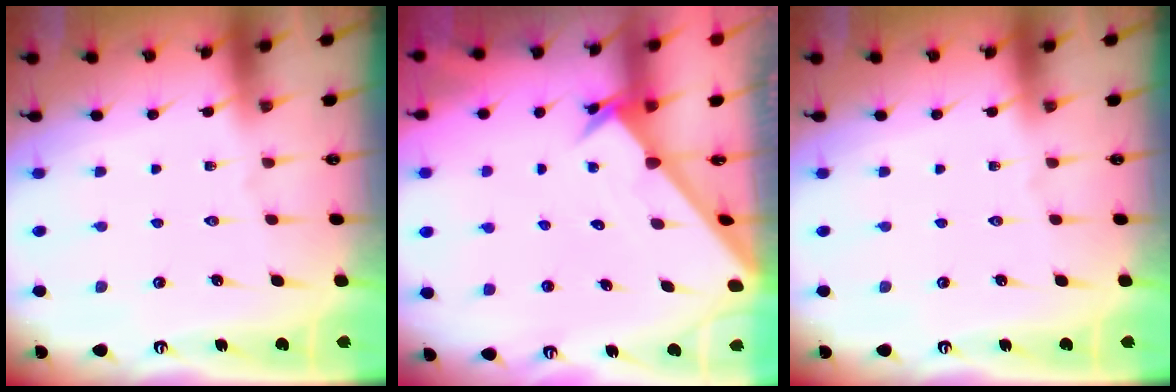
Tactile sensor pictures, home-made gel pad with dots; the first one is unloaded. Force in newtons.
{"total": 2.5, "press": 2.5, "slide": 0.2}
{"total": 0.0}